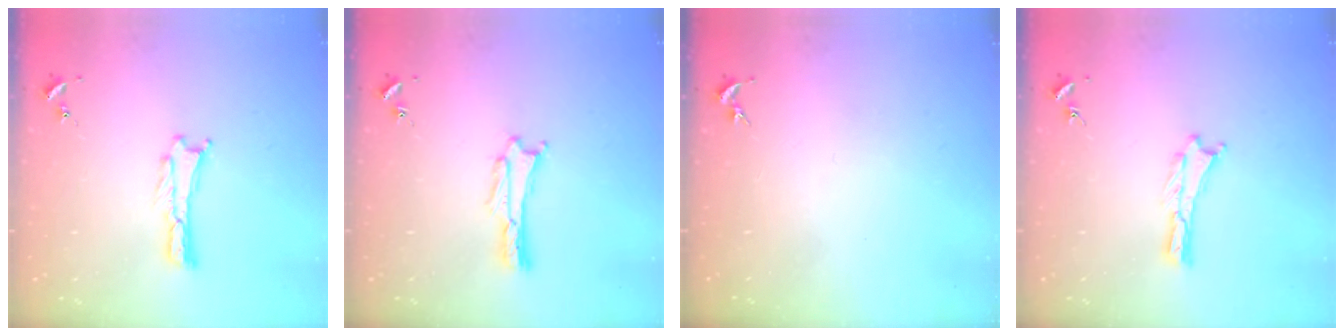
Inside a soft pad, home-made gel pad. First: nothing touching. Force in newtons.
{"total": 0.0}
{"total": 0.0}
{"total": 0.0}